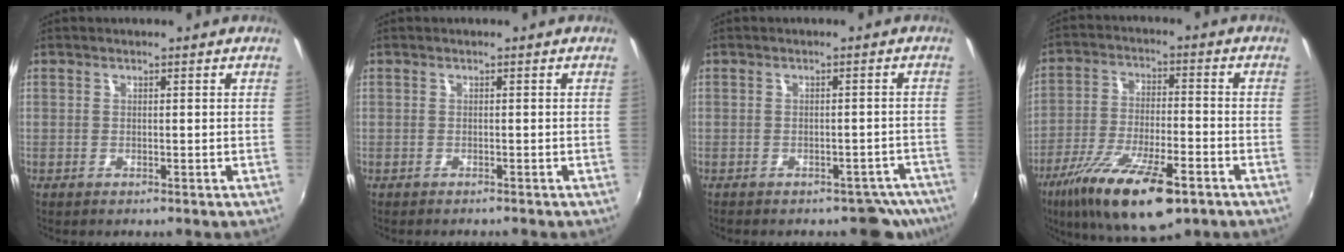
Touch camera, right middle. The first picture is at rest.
{"total": 1.1, "force": [-1.0, 0.2, 0.3], "torque": [-0.008, -0.007, -0.016]}
{"total": 6.8, "force": [-5.8, 3.4, 0.9], "torque": [0.000, 0.027, -0.052]}
{"total": 17.9, "force": [-10.8, 5.4, 13.2], "torque": [-0.255, -0.045, -0.186]}